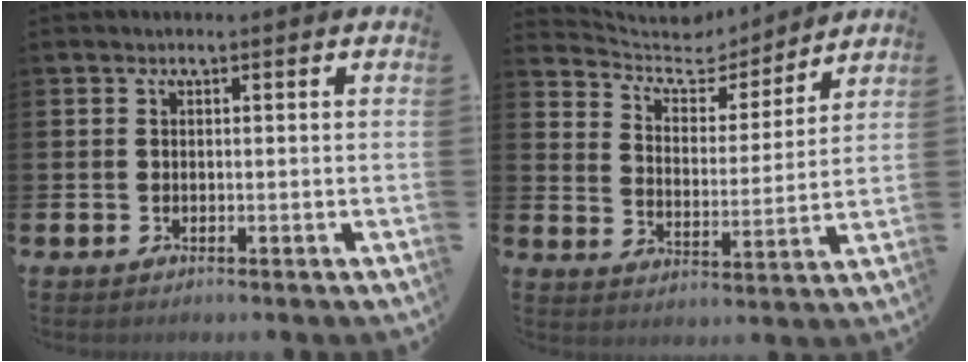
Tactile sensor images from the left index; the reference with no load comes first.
{"total": 6.0, "force": [5.5, 2.2, 1.0], "torque": [-0.051, -0.047, 0.092]}